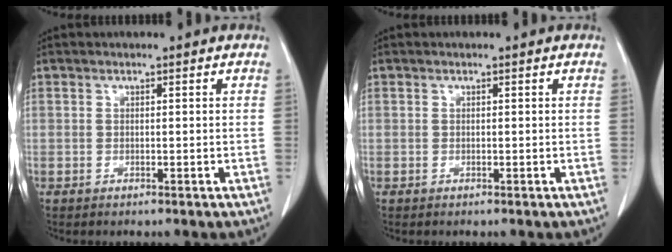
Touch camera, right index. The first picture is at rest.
{"total": 0.0}